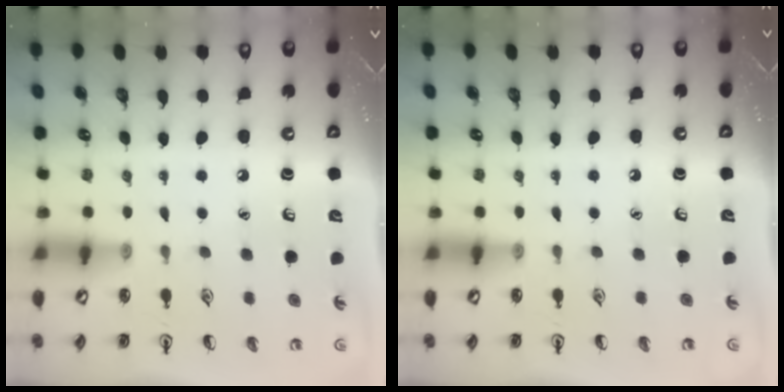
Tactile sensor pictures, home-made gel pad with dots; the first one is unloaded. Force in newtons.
{"total": 0.0}